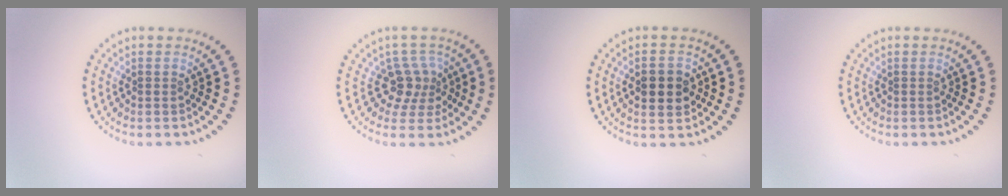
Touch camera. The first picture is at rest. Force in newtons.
{"total": 2.8, "press": 2.1, "slide": 1.9}
{"total": 3.6, "press": 3.6, "slide": 0.2}
{"total": 0.0}